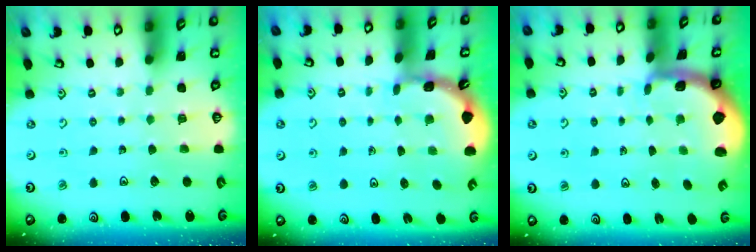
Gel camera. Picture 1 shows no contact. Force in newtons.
{"total": 1.8, "press": 1.8, "slide": 0.1}
{"total": 1.7, "press": 1.6, "slide": 0.4}